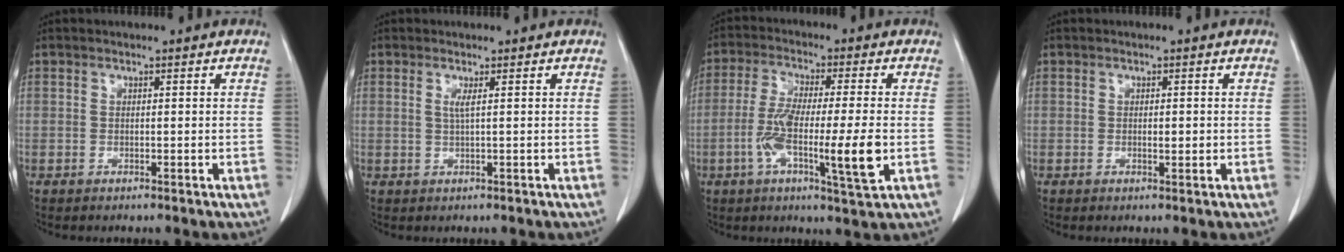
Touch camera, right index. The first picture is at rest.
{"total": 1.3, "force": [0.4, -0.2, 1.2], "torque": [-0.031, -0.001, 0.009]}
{"total": 12.1, "force": [-2.7, 0.8, 11.8], "torque": [-0.211, -0.012, -0.051]}
{"total": 1.3, "force": [0.0, 0.4, 1.2], "torque": [-0.020, -0.002, 0.002]}